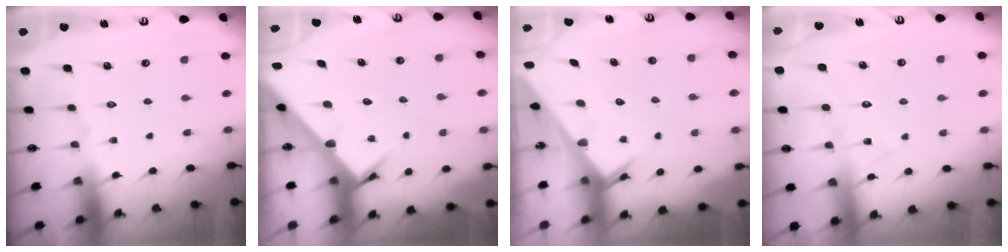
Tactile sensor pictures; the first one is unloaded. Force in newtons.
{"total": 3.3, "press": 3.3, "slide": 0.2}
{"total": 3.2, "press": 3.2, "slide": 0.2}
{"total": 7.3, "press": 7.3, "slide": 0.2}